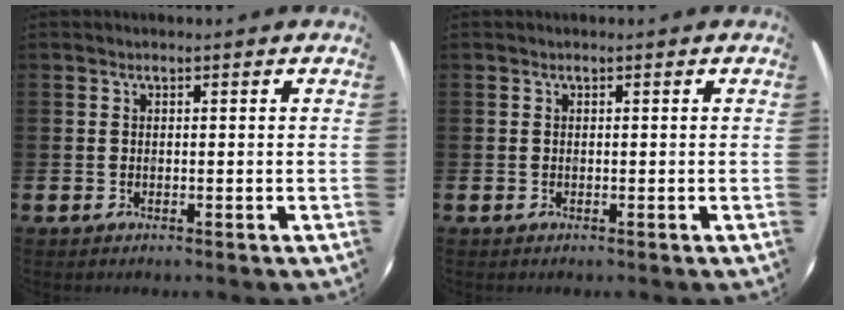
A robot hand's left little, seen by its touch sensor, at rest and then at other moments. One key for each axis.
{"total": 0.0}